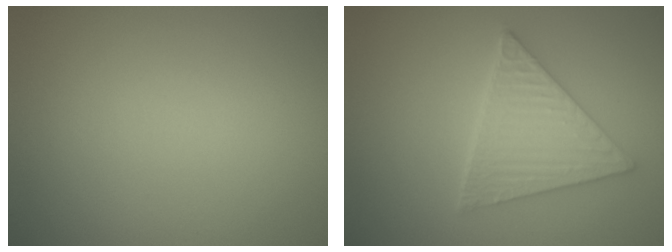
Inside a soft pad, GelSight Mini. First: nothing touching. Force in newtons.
{"total": 4.5, "press": 3.9, "slide": 2.1}